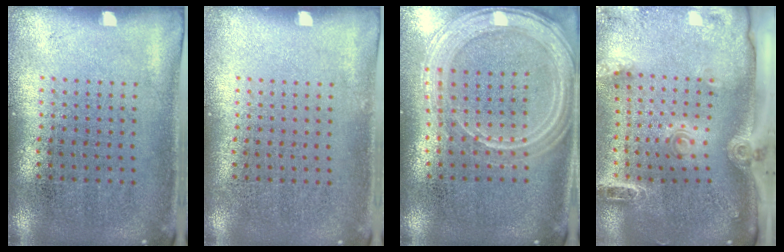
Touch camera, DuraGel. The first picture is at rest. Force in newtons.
{"total": 0.0}
{"total": 1.7, "press": 1.6, "slide": 0.4}
{"total": 2.8, "press": 2.1, "slide": 1.9}